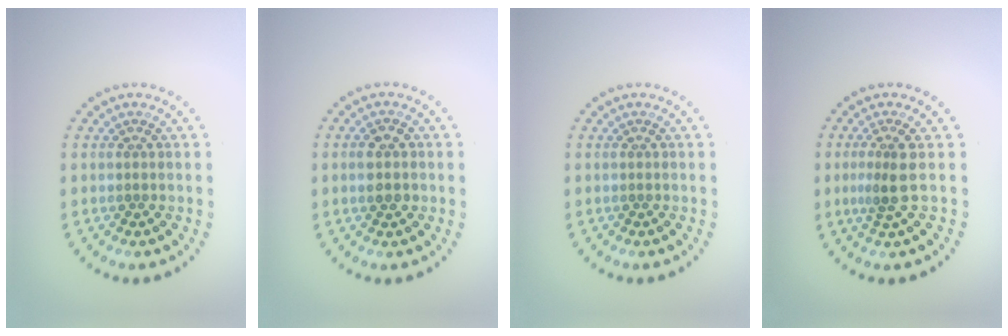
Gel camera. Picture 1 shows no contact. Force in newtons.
{"total": 2.6, "press": 2.6, "slide": 0.1}
{"total": 0.0}
{"total": 2.4, "press": 1.8, "slide": 1.6}